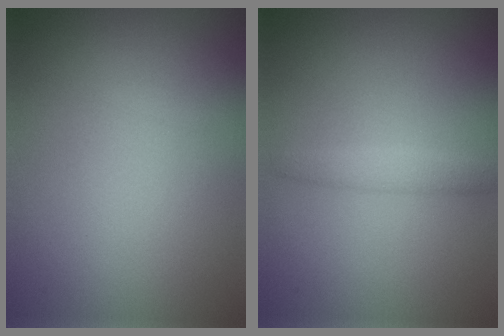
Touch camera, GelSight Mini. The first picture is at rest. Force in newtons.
{"total": 1.5, "press": 1.5, "slide": 0.1}